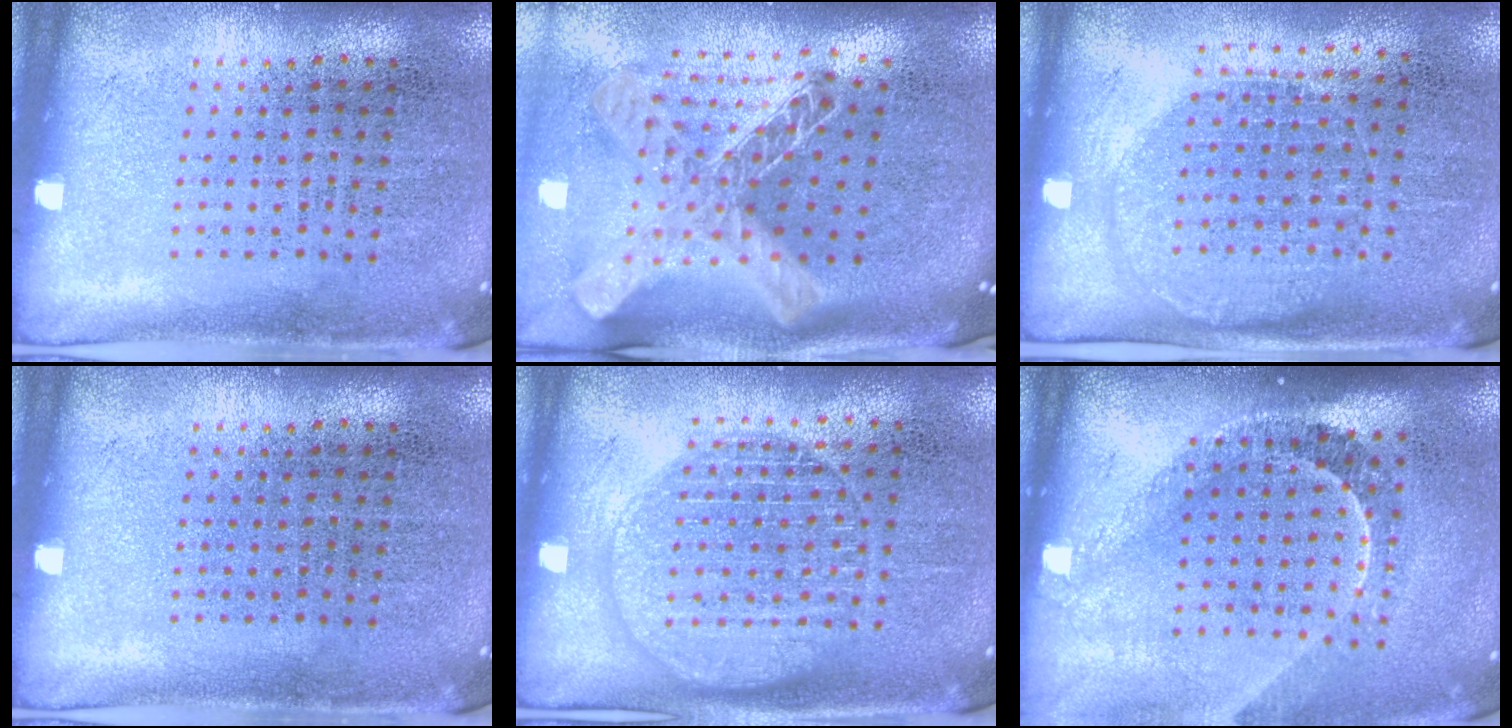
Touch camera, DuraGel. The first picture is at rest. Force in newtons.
{"total": 2.7, "press": 1.9, "slide": 1.9}
{"total": 1.3, "press": 1.2, "slide": 0.5}
{"total": 0.0}
{"total": 1.6, "press": 1.6, "slide": 0.1}
{"total": 2.2, "press": 1.5, "slide": 1.5}